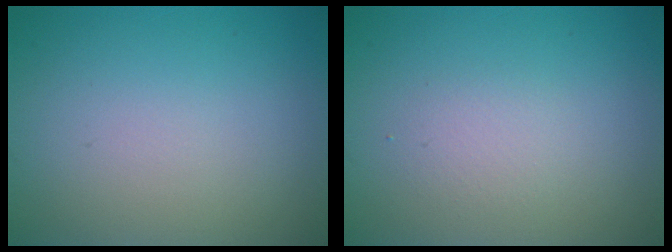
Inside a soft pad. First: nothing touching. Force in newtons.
{"total": 1.4, "press": 1.4, "slide": 0.0}